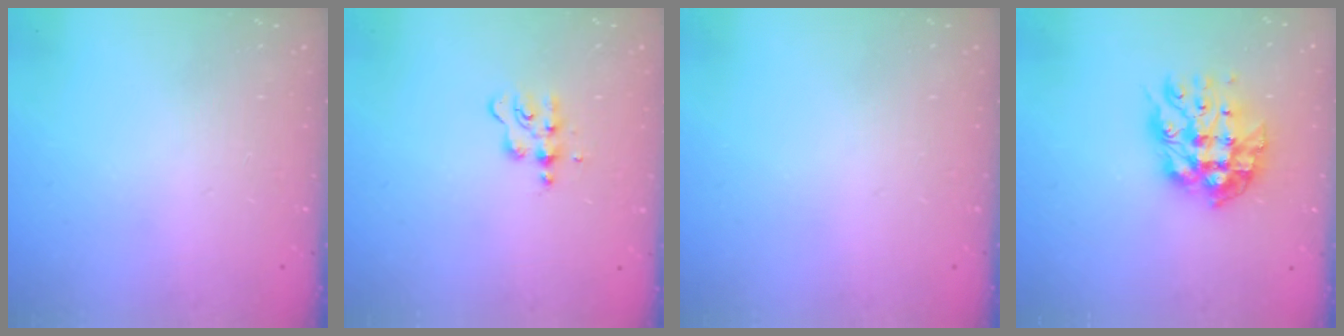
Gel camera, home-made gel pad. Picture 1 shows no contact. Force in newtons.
{"total": 6.0, "press": 5.9, "slide": 0.8}
{"total": 0.0}
{"total": 12.4, "press": 12.4, "slide": 0.8}